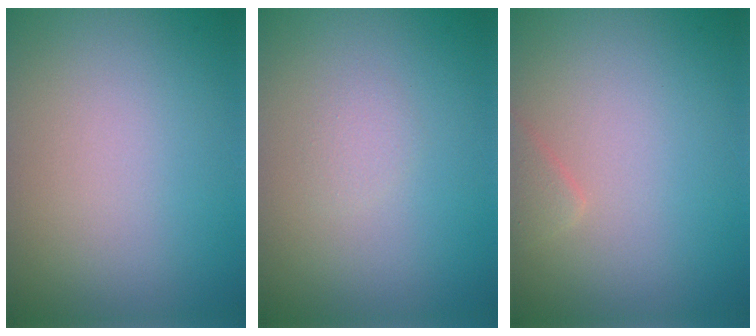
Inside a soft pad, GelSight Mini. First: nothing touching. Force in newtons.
{"total": 0.8, "press": 0.8, "slide": 0.1}
{"total": 1.1, "press": 1.1, "slide": 0.1}